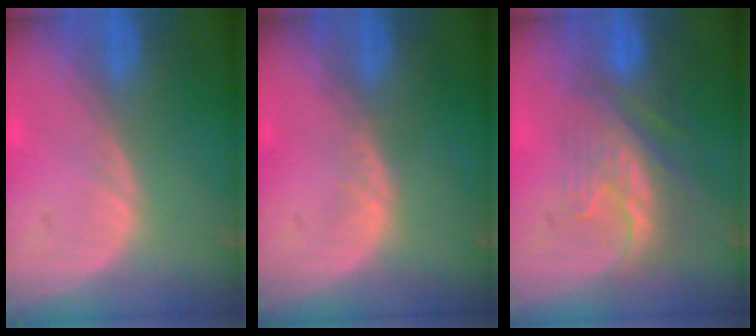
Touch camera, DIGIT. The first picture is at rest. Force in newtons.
{"total": 0.8, "press": 0.7, "slide": 0.2}
{"total": 8.3, "press": 7.3, "slide": 3.8}